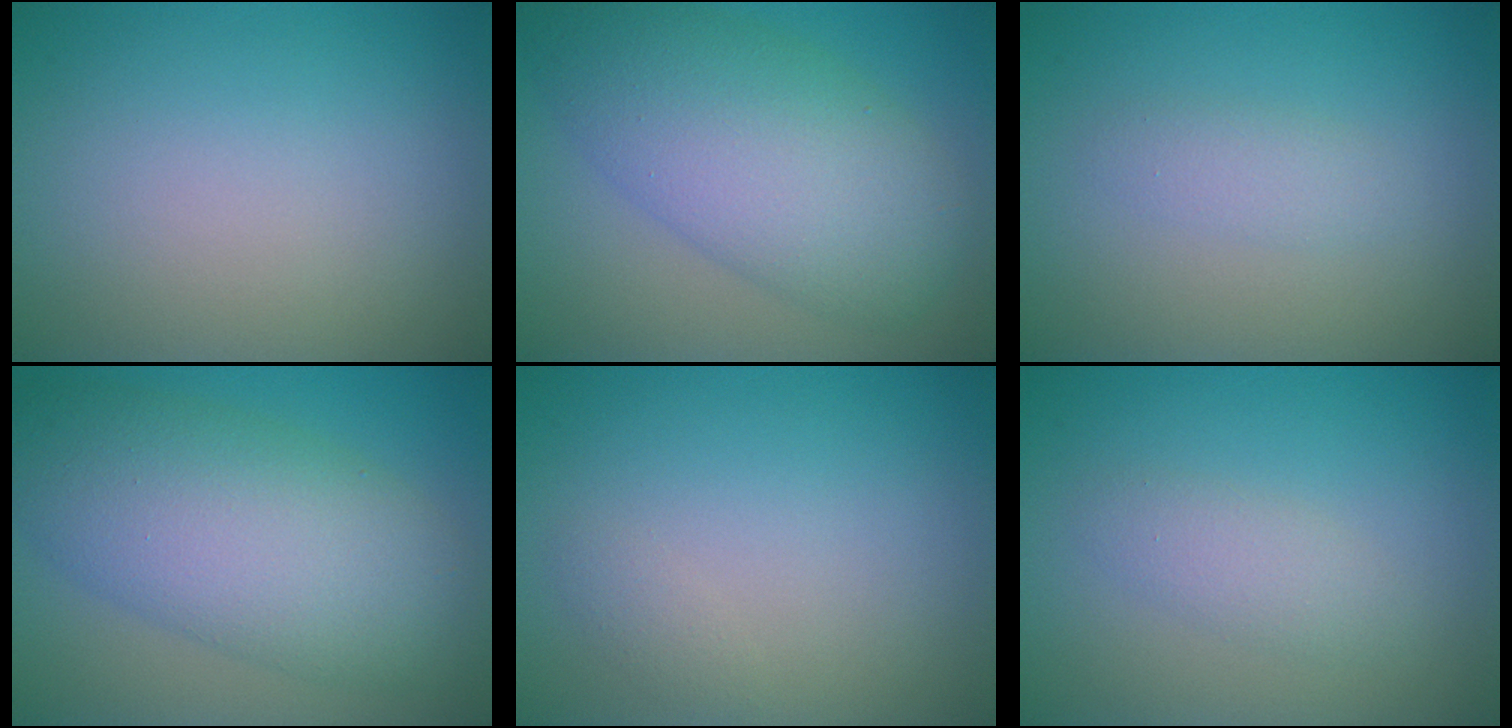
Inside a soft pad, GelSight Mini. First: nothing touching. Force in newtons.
{"total": 8.9, "press": 8.9, "slide": 0.0}
{"total": 1.5, "press": 1.5, "slide": 0.0}
{"total": 9.9, "press": 9.9, "slide": 0.2}
{"total": 0.7, "press": 0.7, "slide": 0.0}
{"total": 1.9, "press": 1.9, "slide": 0.1}